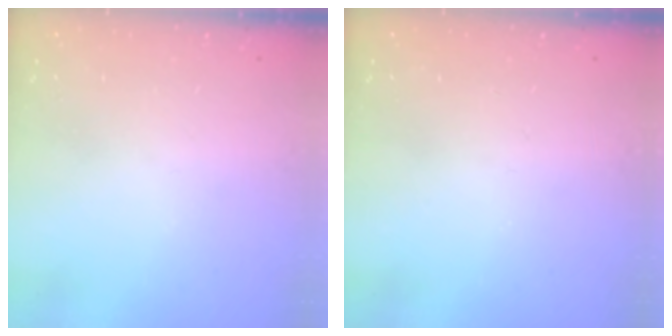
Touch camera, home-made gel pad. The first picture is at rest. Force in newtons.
{"total": 0.0}